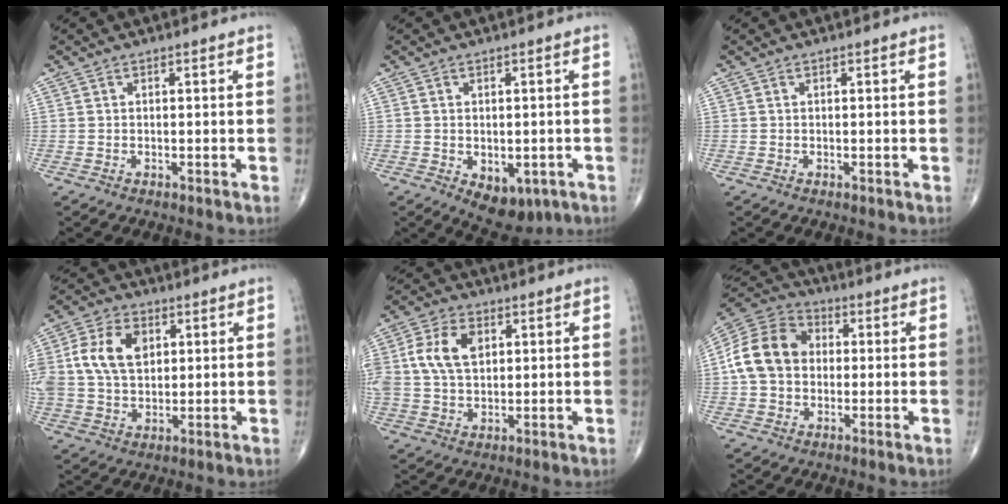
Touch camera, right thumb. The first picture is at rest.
{"total": 7.7, "force": [-2.8, 4.7, 5.4], "torque": [-0.052, 0.001, -0.025]}
{"total": 0.0}
{"total": 13.0, "force": [3.0, 8.9, 9.0], "torque": [-0.175, 0.005, 0.055]}
{"total": 10.4, "force": [2.4, 6.8, 7.5], "torque": [-0.144, 0.006, 0.045]}
{"total": 13.1, "force": [0.5, 10.4, 7.9], "torque": [-0.137, 0.033, 0.000]}